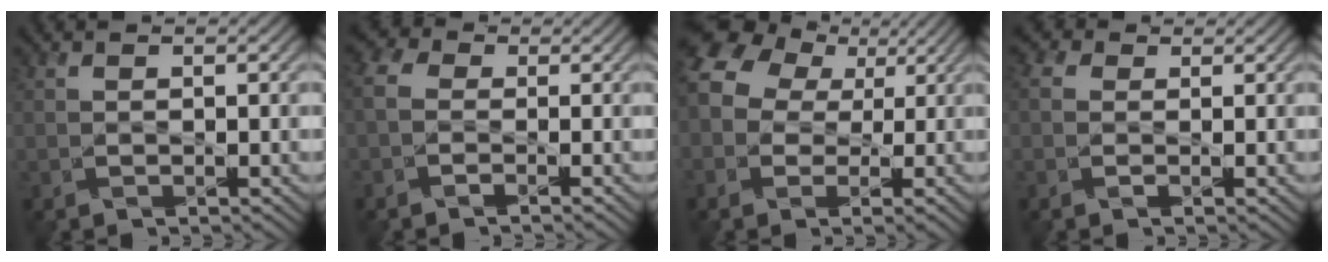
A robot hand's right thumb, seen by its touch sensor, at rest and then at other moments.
{"total": 3.7, "force": [-0.9, 2.8, 2.1], "torque": [-0.061, 0.002, -0.031]}
{"total": 10.1, "force": [2.2, 8.0, 5.9], "torque": [-0.147, 0.018, 0.031]}
{"total": 2.3, "force": [0.3, 1.8, 1.3], "torque": [-0.033, 0.001, -0.001]}